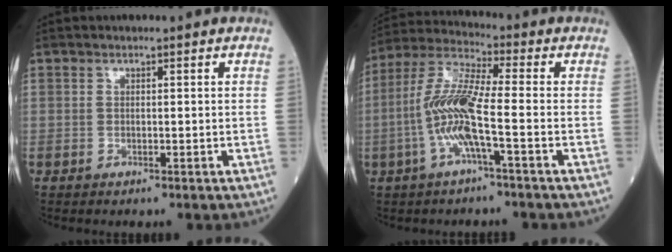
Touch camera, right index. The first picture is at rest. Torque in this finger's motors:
{"motor_torque": [0.58, -0.22, 0.27, 0.21]}